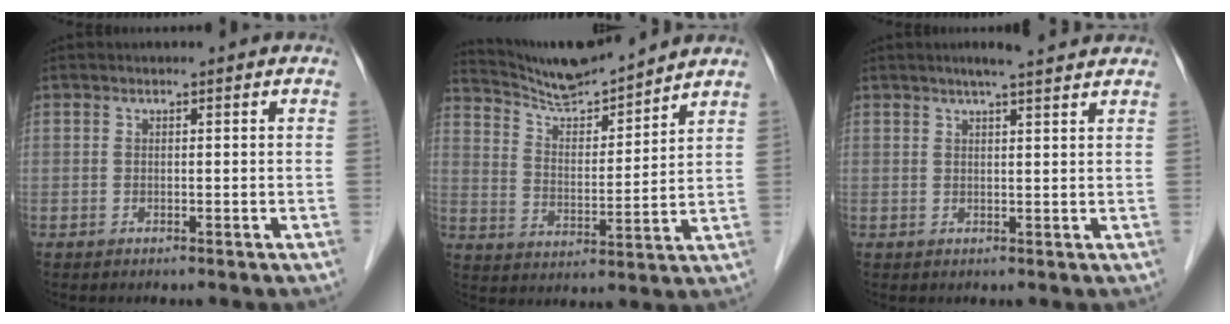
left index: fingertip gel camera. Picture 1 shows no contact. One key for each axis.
{"total": 11.3, "fx": 10.9, "fy": 0.1, "fz": 2.8, "tx": -0.060, "ty": 0.009, "tz": 0.197}
{"total": 5.9, "fx": 4.9, "fy": -0.1, "fz": 3.2, "tx": -0.050, "ty": 0.016, "tz": 0.065}